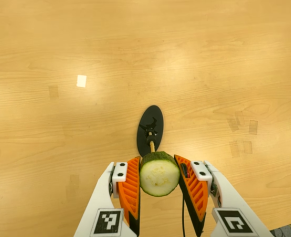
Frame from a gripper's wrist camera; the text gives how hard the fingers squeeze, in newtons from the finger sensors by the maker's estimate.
{"total": 9.3, "left": 8.0, "right": 10.5}